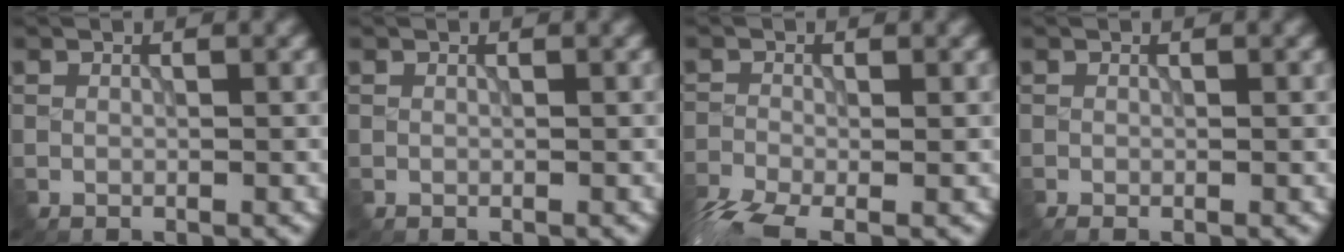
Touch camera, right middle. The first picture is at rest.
{"total": 0.0}
{"total": 5.8, "force": [-3.9, 2.0, 3.8], "torque": [-0.082, -0.022, -0.082]}
{"total": 0.6, "force": [-0.3, 0.1, 0.5], "torque": [-0.009, -0.003, -0.004]}